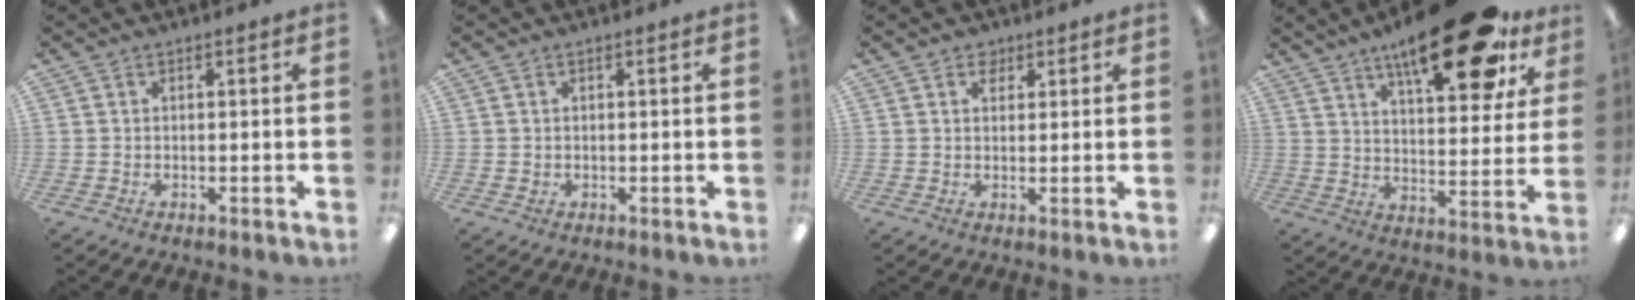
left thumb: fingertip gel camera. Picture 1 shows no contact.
{"total": 0.5, "force": [0.1, 0.5, 0.1], "torque": [-0.002, 0.004, 0.000]}
{"total": 2.4, "force": [1.6, 1.6, 0.8], "torque": [-0.001, -0.006, 0.026]}
{"total": 23.2, "force": [15.5, 7.8, 15.5], "torque": [-0.225, -0.084, 0.247]}